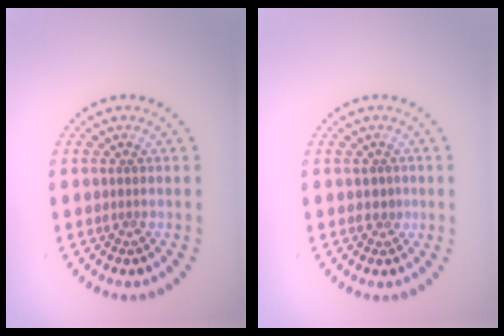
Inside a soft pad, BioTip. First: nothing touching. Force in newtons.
{"total": 0.8, "press": 0.6, "slide": 0.6}